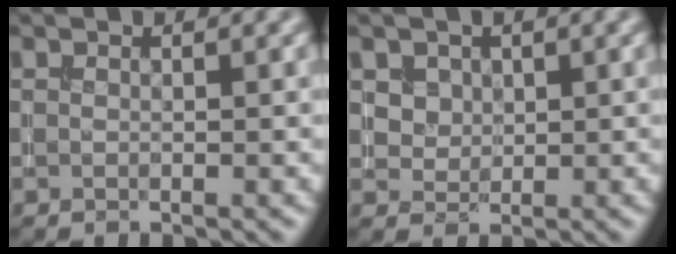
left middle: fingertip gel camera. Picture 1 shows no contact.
{"total": 3.1, "force": [1.6, 2.2, 1.4], "torque": [-0.044, -0.003, 0.046]}